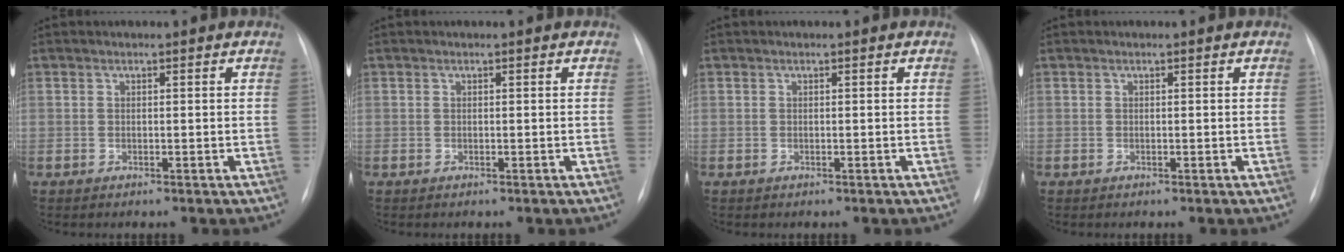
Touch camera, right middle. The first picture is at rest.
{"total": 0.0}
{"total": 0.0}
{"total": 0.0}